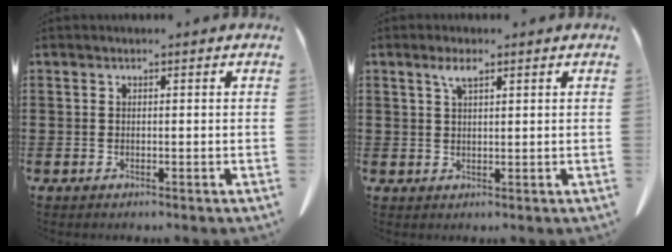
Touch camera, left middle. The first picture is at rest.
{"total": 2.8, "force": [1.7, 0.8, 2.0], "torque": [-0.046, 0.002, 0.031]}